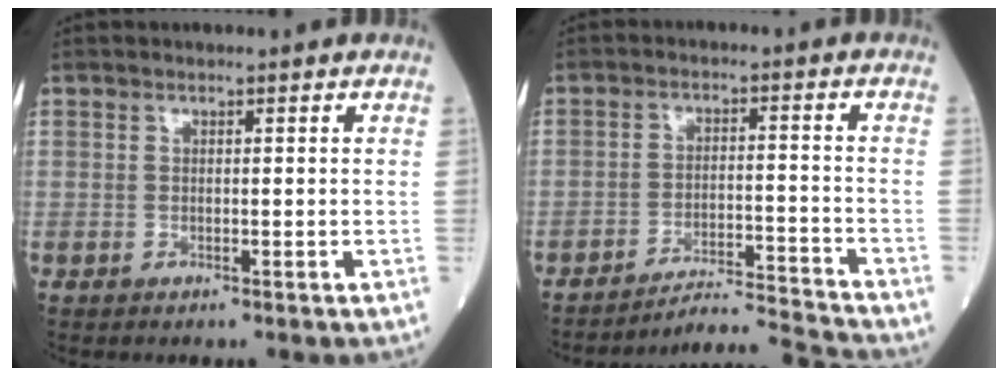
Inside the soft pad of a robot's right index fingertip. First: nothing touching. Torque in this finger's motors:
{"motor_torque": [-0.32, -0.56, -0.04, -0.01]}